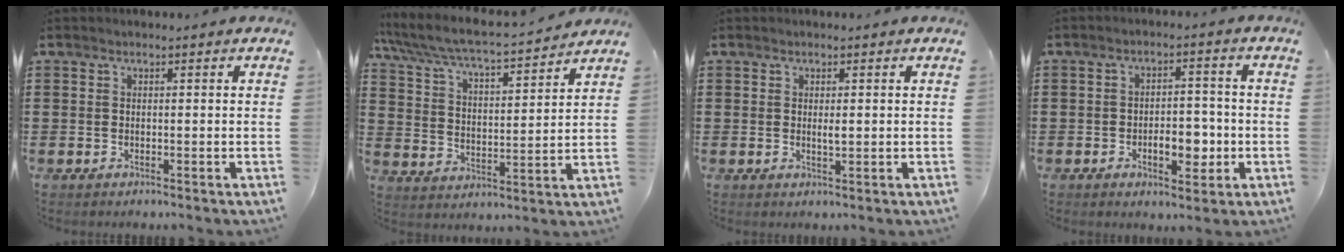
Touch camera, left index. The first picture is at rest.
{"total": 6.0, "force": [5.5, 0.4, 2.3], "torque": [-0.071, -0.038, 0.089]}
{"total": 1.4, "force": [0.1, 0.4, 1.3], "torque": [-0.025, 0.000, 0.002]}
{"total": 6.0, "force": [-1.8, 3.2, 4.8], "torque": [-0.075, 0.007, -0.034]}